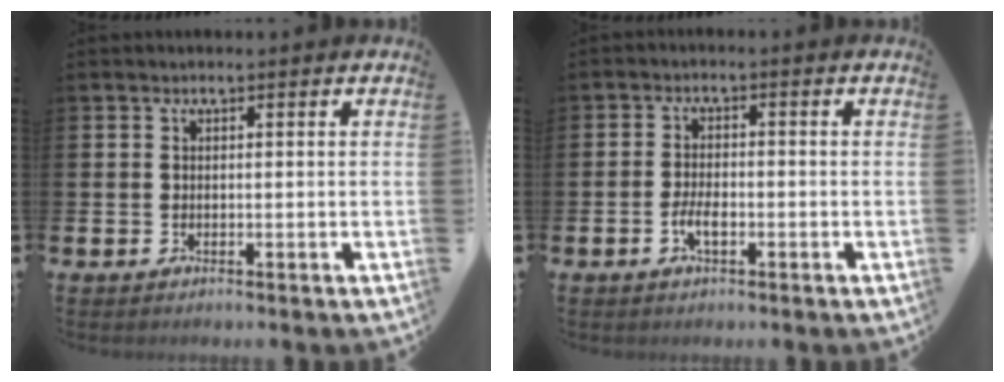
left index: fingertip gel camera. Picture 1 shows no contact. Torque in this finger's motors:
{"motor_torque": [0.59, 0.23, 0.08, 0.08]}